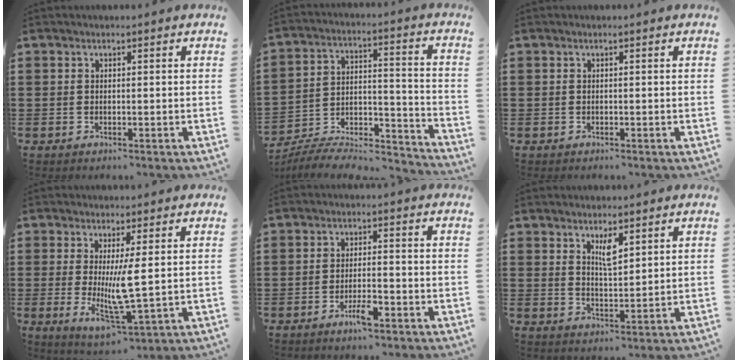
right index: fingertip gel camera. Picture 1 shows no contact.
{"total": 7.5, "force": [-6.9, 1.8, 2.3], "torque": [-0.039, 0.007, -0.138]}
{"total": 0.0}
{"total": 7.0, "force": [0.3, 1.5, 6.9], "torque": [-0.125, -0.024, 0.002]}
{"total": 4.1, "force": [-2.3, 0.8, 3.3], "torque": [-0.067, -0.004, -0.044]}
{"total": 3.6, "force": [2.2, 1.1, 2.6], "torque": [-0.048, 0.002, 0.035]}